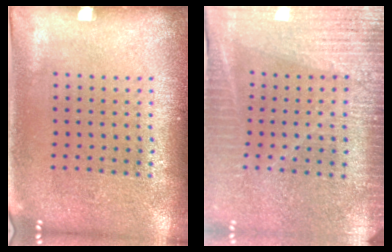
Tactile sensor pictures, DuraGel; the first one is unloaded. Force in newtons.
{"total": 3.4, "press": 3.2, "slide": 1.4}